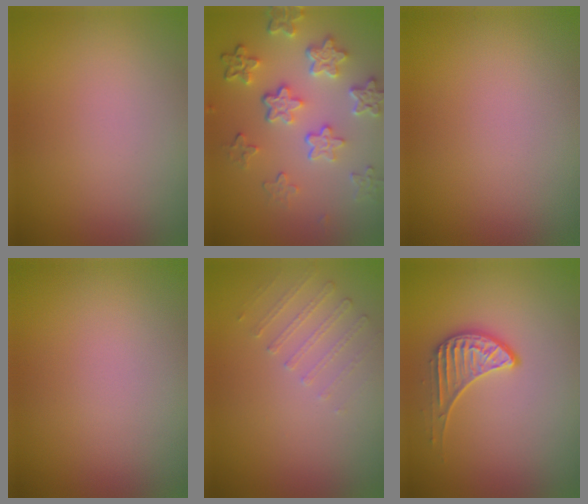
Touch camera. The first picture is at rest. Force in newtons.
{"total": 5.8, "press": 4.4, "slide": 3.8}
{"total": 0.0}
{"total": 0.0}
{"total": 1.3, "press": 0.9, "slide": 1.0}
{"total": 2.3, "press": 1.7, "slide": 1.5}